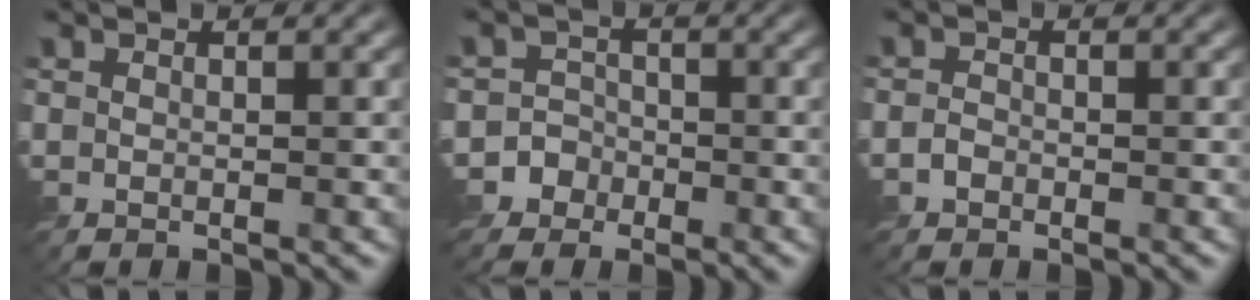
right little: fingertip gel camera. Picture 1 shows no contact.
{"total": 3.8, "force": [-2.5, 2.9, 0.0], "torque": [0.031, 0.001, -0.048]}
{"total": 0.9, "force": [-0.5, 0.7, 0.3], "torque": [-0.005, 0.002, -0.014]}